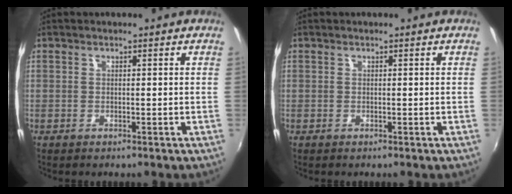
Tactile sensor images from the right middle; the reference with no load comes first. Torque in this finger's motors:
{"motor_torque": [0.00, 0.00, 0.00, 0.00]}